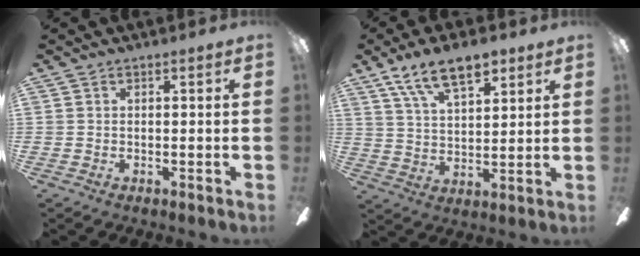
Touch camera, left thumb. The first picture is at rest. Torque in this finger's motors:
{"motor_torque": [0.06, 0.21, 0.68, -0.43, 0.17]}